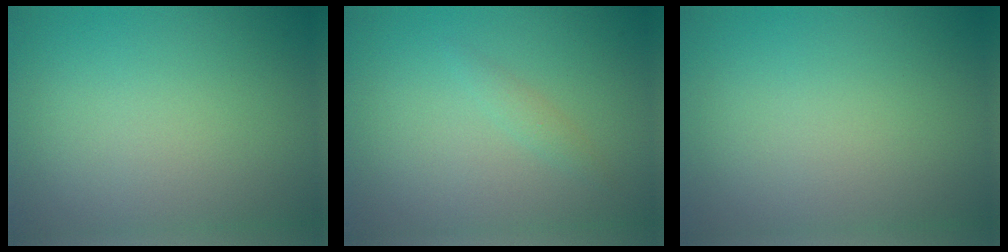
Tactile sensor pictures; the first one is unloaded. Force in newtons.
{"total": 0.9, "press": 0.9, "slide": 0.0}
{"total": 0.0}